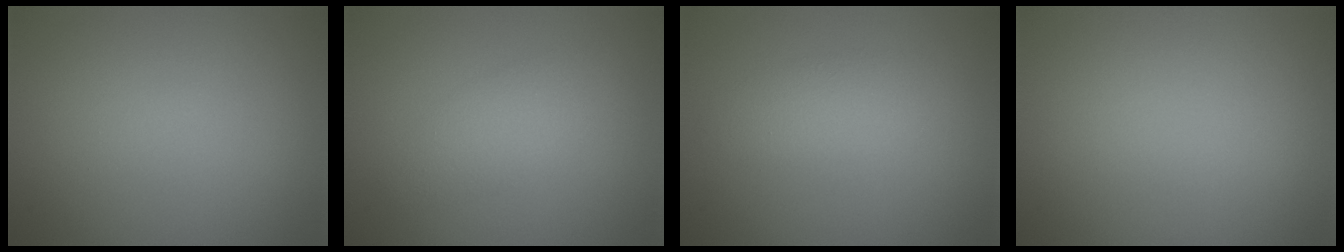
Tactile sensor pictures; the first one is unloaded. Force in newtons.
{"total": 2.3, "press": 2.3, "slide": 0.1}
{"total": 2.6, "press": 2.6, "slide": 0.1}
{"total": 0.0}